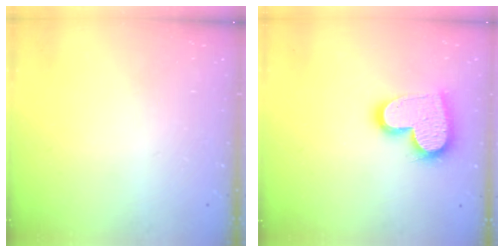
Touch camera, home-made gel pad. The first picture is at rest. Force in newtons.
{"total": 16.9, "press": 16.9, "slide": 1.5}